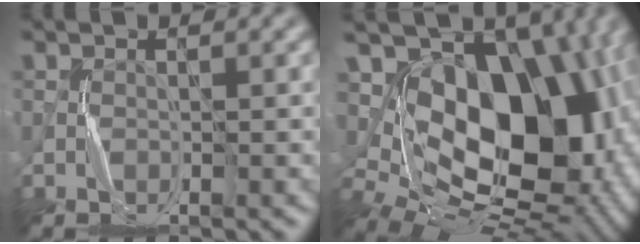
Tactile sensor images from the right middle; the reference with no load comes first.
{"total": 16.3, "force": [2.7, 11.1, 11.6], "torque": [-0.134, 0.003, 0.053]}